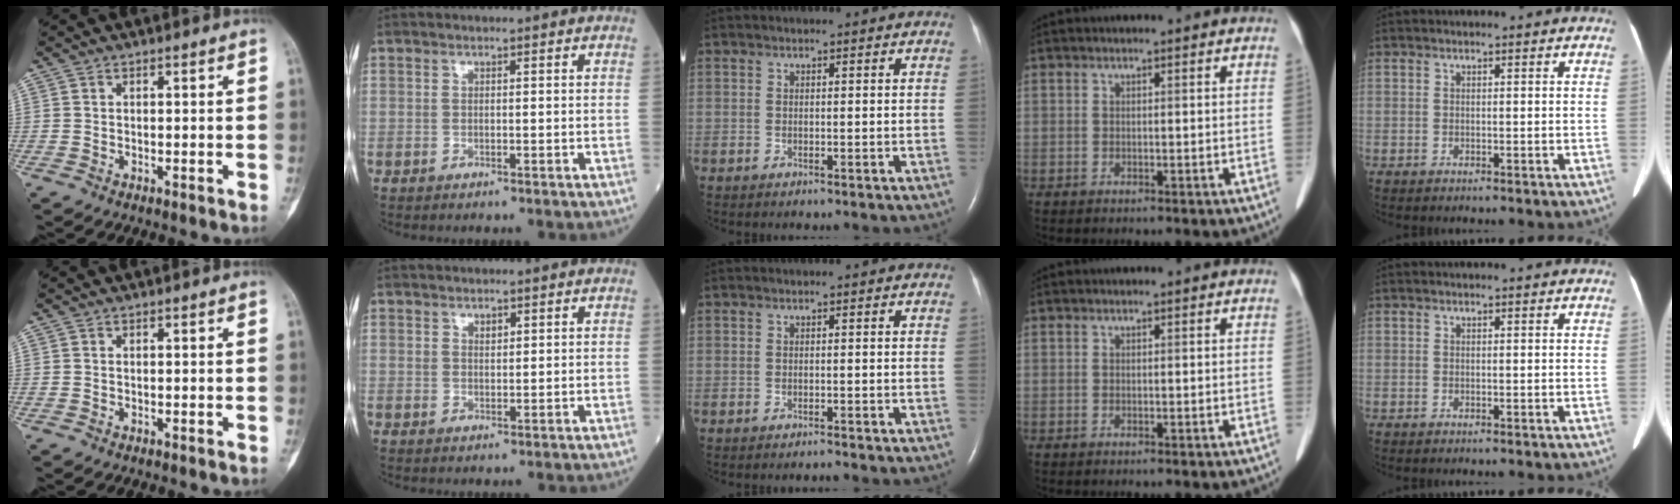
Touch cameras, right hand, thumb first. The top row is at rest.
{"index": {"total": 1.2, "force": [0.8, 0.6, 0.7], "torque": [-0.011, 0.000, 0.016]}, "middle": {"total": 0.6, "force": [-0.6, -0.1, 0.1], "torque": [-0.005, -0.002, -0.007]}}